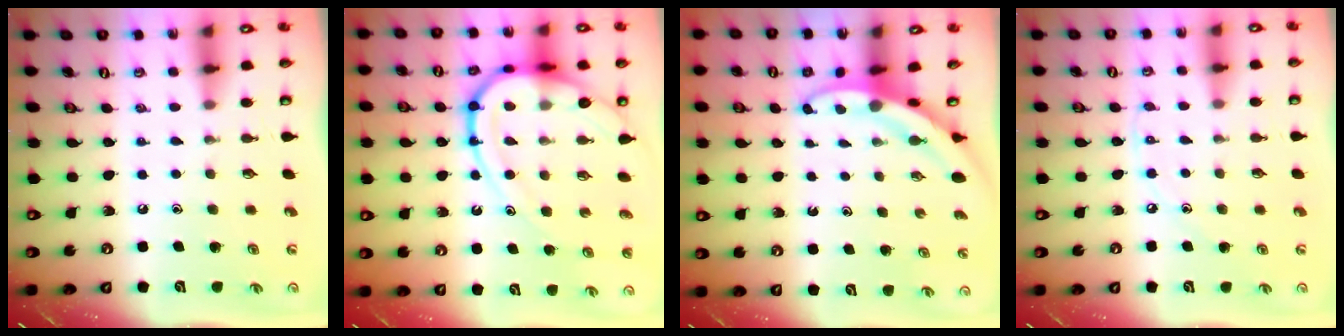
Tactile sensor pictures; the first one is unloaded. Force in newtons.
{"total": 18.1, "press": 18.0, "slide": 1.8}
{"total": 3.4, "press": 3.4, "slide": 0.2}
{"total": 5.1, "press": 5.1, "slide": 0.7}